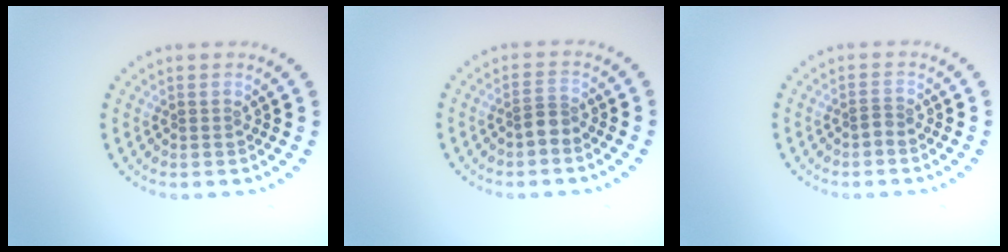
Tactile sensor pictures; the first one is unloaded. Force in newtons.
{"total": 1.2, "press": 0.8, "slide": 0.9}
{"total": 0.6, "press": 0.4, "slide": 0.5}